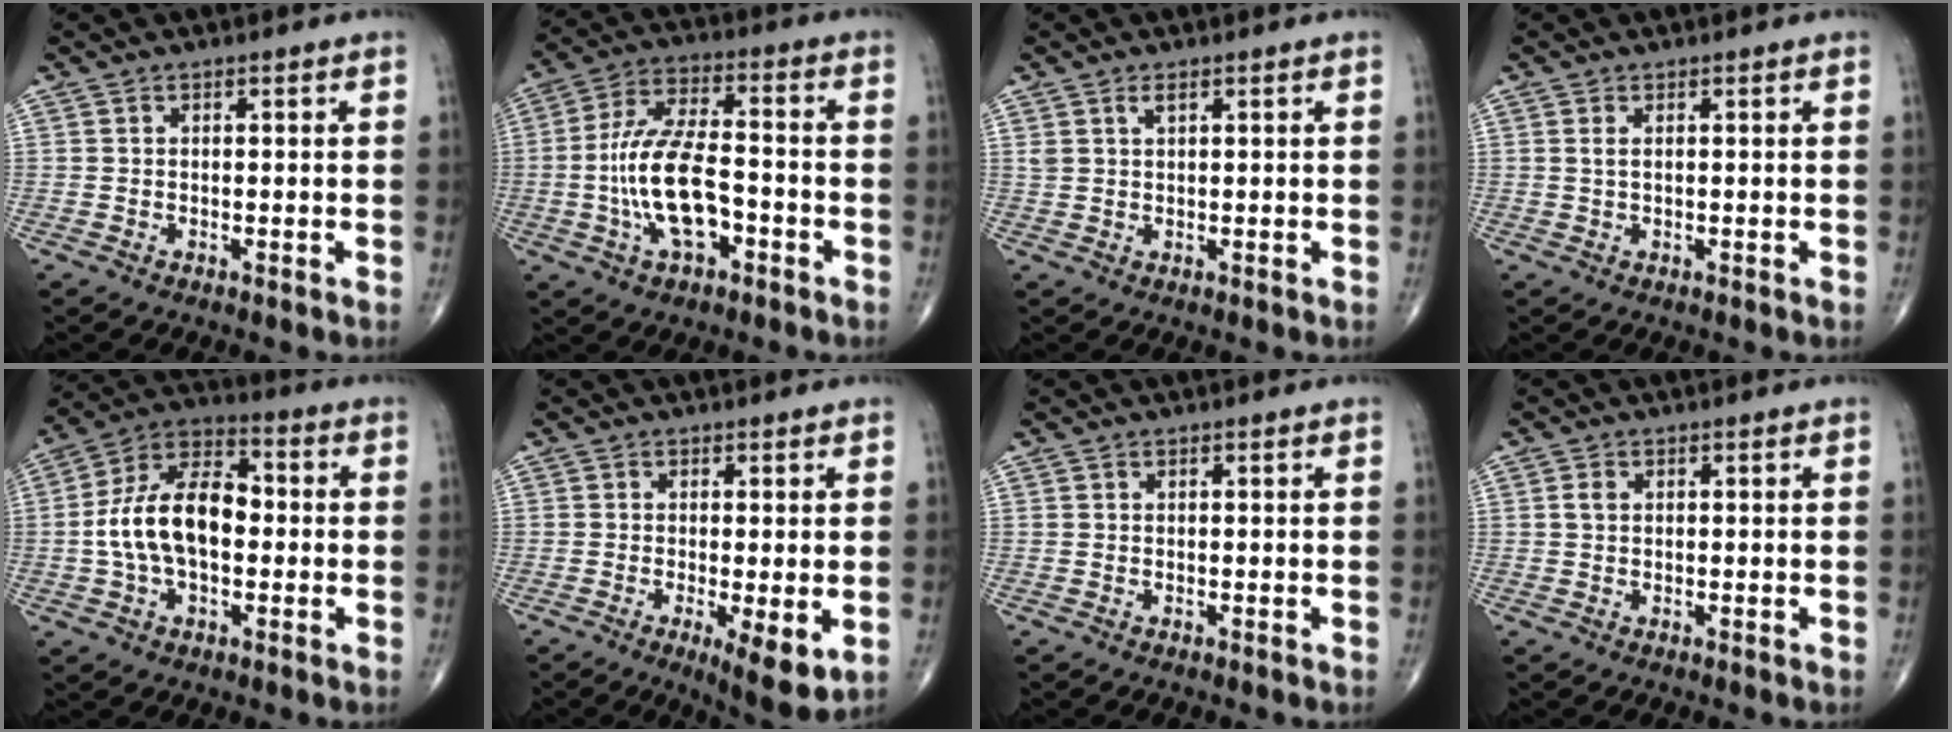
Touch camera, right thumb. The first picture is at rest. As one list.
[{"total": 13.9, "force": [-3.4, 6.4, 11.8], "torque": [-0.231, 0.033, -0.063]}, {"total": 1.8, "force": [1.1, 0.7, 1.3], "torque": [-0.028, 0.002, 0.025]}, {"total": 0.9, "force": [0.3, 0.3, 0.8], "torque": [-0.022, 0.004, 0.006]}, {"total": 15.5, "force": [-0.6, 9.0, 12.6], "torque": [-0.219, 0.037, -0.020]}, {"total": 7.2, "force": [-1.7, 1.9, 6.8], "torque": [-0.105, -0.022, -0.025]}, {"total": 0.0}, {"total": 1.3, "force": [0.2, 1.0, 0.9], "torque": [-0.017, 0.004, 0.004]}]